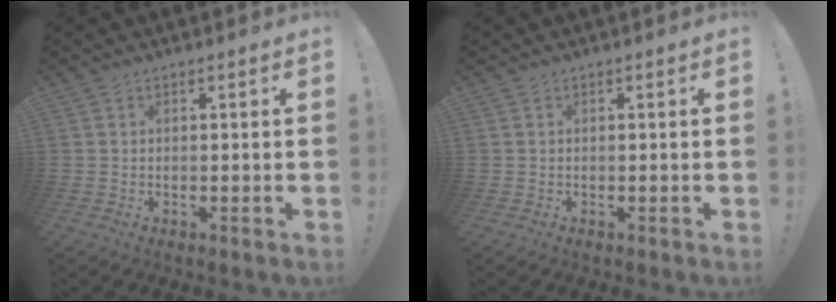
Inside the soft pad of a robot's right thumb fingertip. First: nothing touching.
{"total": 0.0}